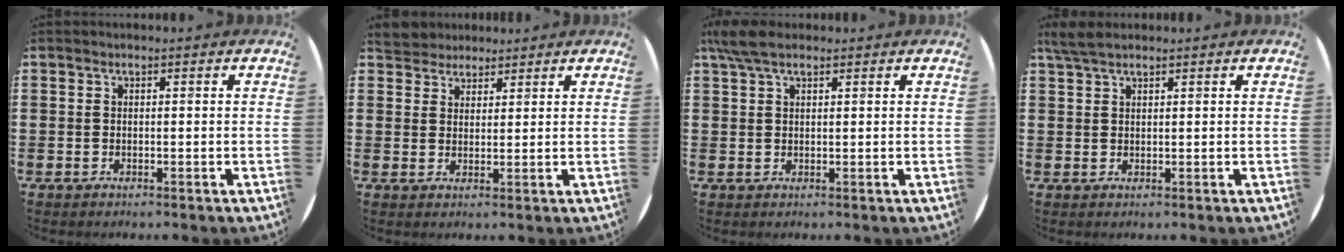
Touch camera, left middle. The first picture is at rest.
{"total": 3.8, "force": [3.5, 1.4, -0.1], "torque": [-0.010, -0.001, 0.069]}
{"total": 3.7, "force": [2.6, 1.2, 2.3], "torque": [-0.051, 0.008, 0.047]}
{"total": 2.5, "force": [2.0, 0.5, 1.3], "torque": [-0.029, 0.005, 0.037]}